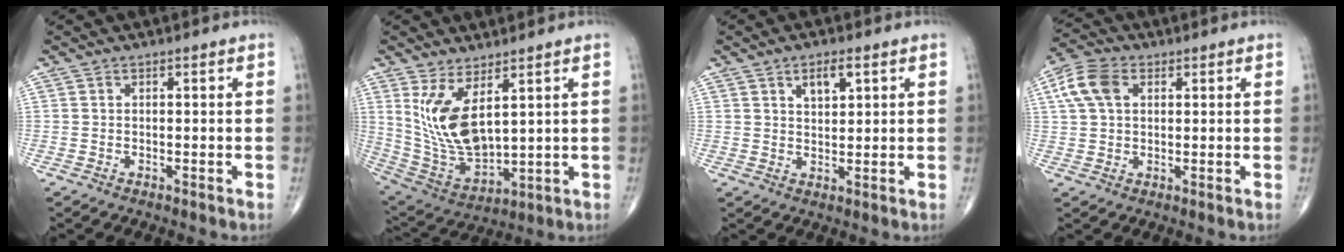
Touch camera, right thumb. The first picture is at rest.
{"total": 13.1, "force": [4.7, 5.8, 10.8], "torque": [-0.205, -0.036, 0.115]}
{"total": 4.1, "force": [2.0, 1.9, 3.0], "torque": [-0.038, -0.011, 0.033]}
{"total": 7.7, "force": [2.4, 5.1, 5.2], "torque": [-0.109, 0.013, 0.042]}